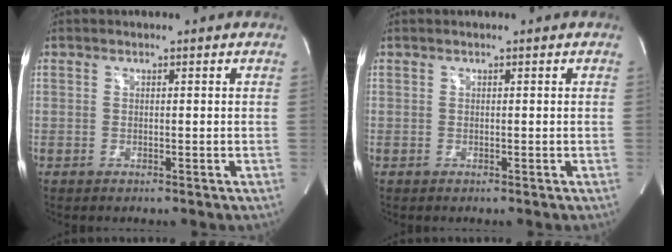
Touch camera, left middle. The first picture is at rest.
{"total": 0.0}